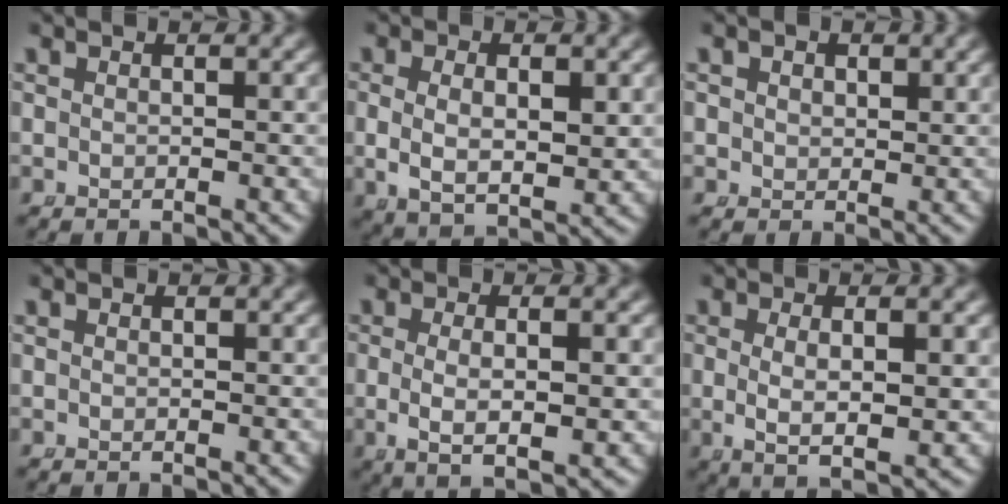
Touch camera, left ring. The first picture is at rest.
{"total": 5.0, "force": [0.1, 3.1, 4.0], "torque": [-0.081, -0.020, 0.016]}
{"total": 2.1, "force": [0.9, 1.8, 0.7], "torque": [-0.015, -0.008, 0.021]}
{"total": 0.0}
{"total": 4.6, "force": [-0.4, 1.6, 4.3], "torque": [-0.082, -0.014, 0.007]}
{"total": 4.5, "force": [0.1, 1.8, 4.1], "torque": [-0.078, -0.016, 0.016]}